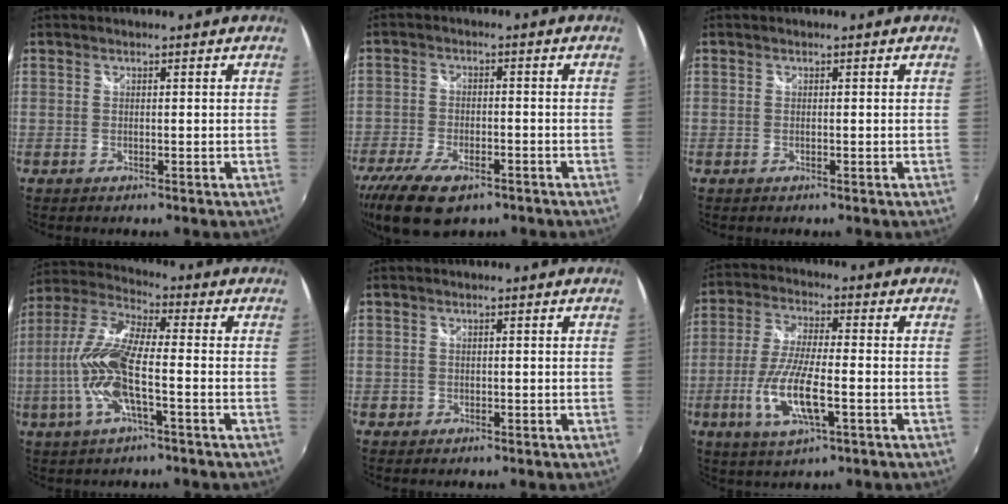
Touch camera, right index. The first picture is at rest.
{"total": 13.9, "force": [-9.2, 6.2, 8.4], "torque": [-0.199, -0.039, -0.157]}
{"total": 0.0}
{"total": 13.7, "force": [-3.3, 3.3, 12.9], "torque": [-0.271, -0.003, -0.068]}
{"total": 1.2, "force": [-0.3, 1.2, 0.1], "torque": [-0.003, 0.000, -0.003]}
{"total": 11.8, "force": [-3.6, 3.2, 10.7], "torque": [-0.222, -0.012, -0.070]}